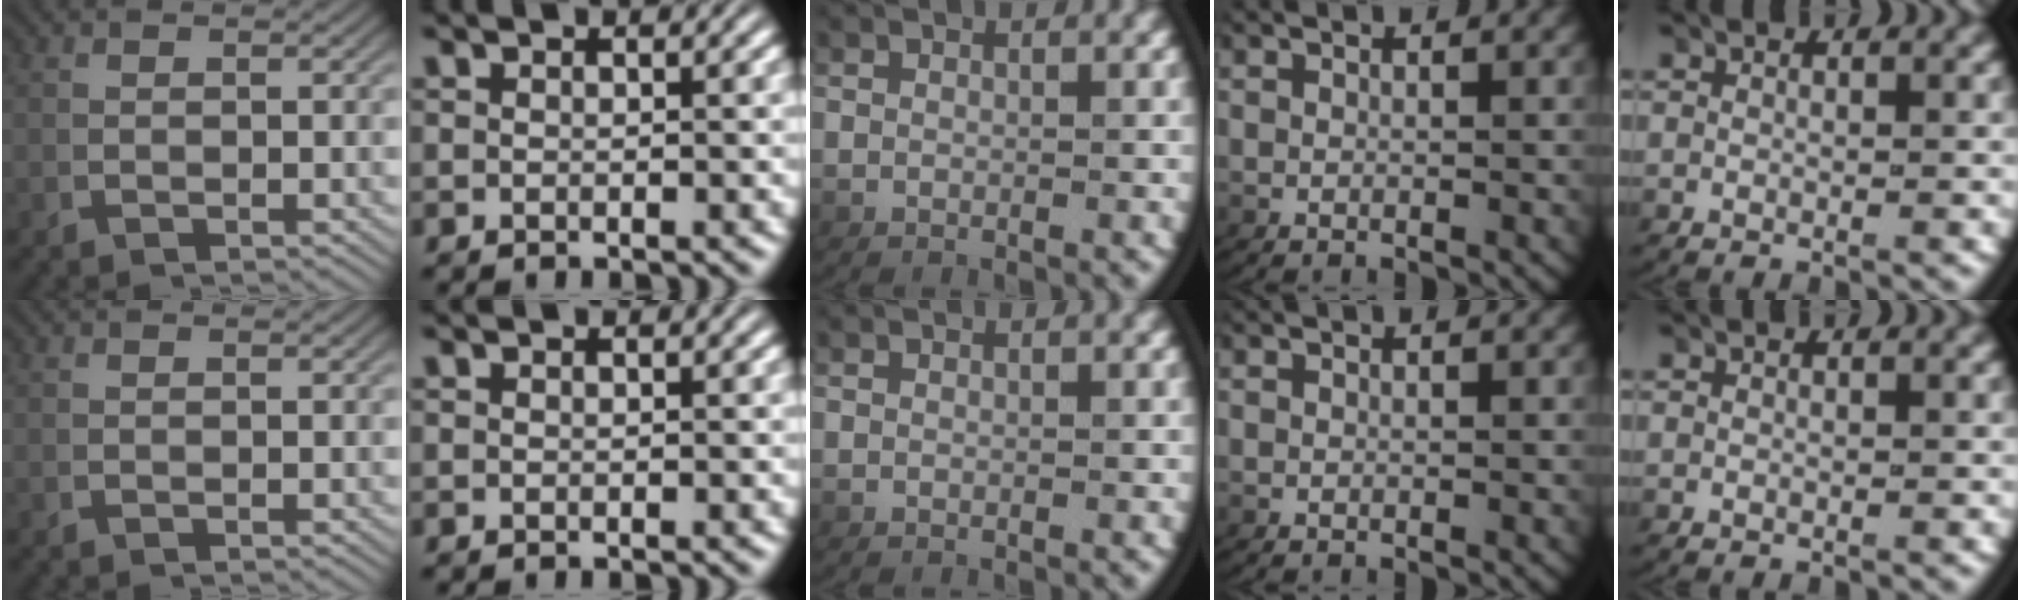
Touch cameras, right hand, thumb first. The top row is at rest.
{}